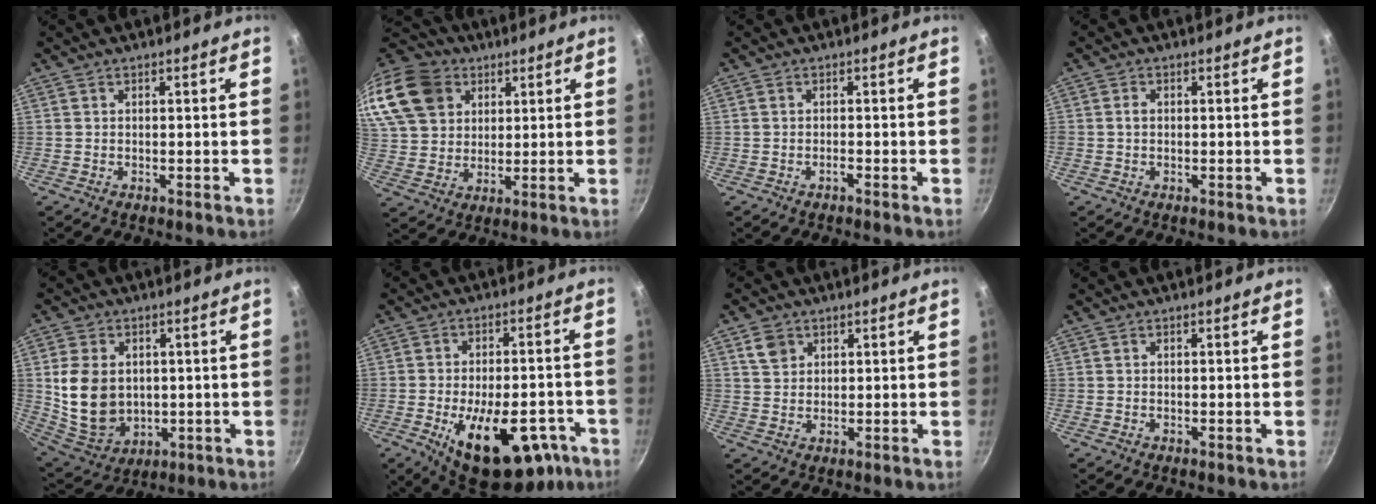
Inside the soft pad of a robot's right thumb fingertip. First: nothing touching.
{"total": 20.9, "force": [9.7, 15.7, 9.8], "torque": [-0.214, 0.014, 0.187]}
{"total": 0.7, "force": [-0.6, 0.1, 0.3], "torque": [-0.006, 0.007, -0.013]}
{"total": 1.3, "force": [0.0, 1.0, 0.8], "torque": [-0.014, 0.006, -0.001]}
{"total": 13.2, "force": [1.1, 10.1, 8.5], "torque": [-0.143, -0.020, 0.040]}
{"total": 22.1, "force": [-9.4, 11.2, 16.6], "torque": [-0.202, 0.023, -0.120]}
{"total": 3.7, "force": [1.8, 2.9, 1.5], "torque": [-0.012, 0.001, 0.036]}
{"total": 0.0}